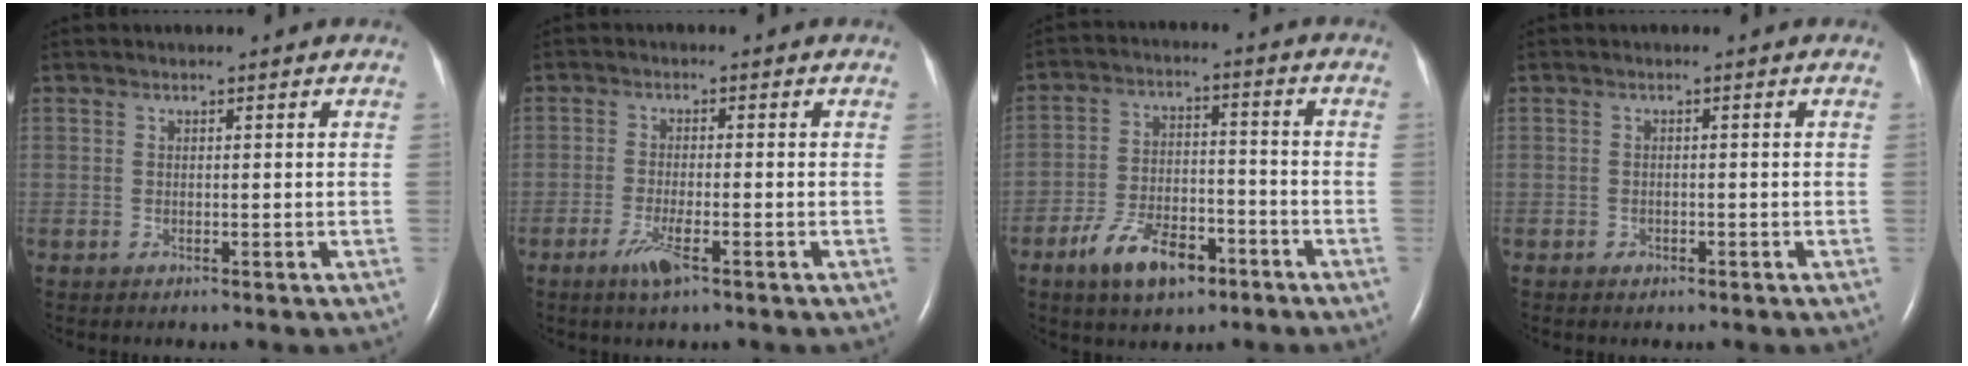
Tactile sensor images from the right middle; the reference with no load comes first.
{"total": 3.7, "force": [-2.1, 0.4, 3.0], "torque": [-0.069, -0.008, -0.040]}
{"total": 9.6, "force": [-5.8, 4.5, 6.1], "torque": [-0.120, 0.005, -0.096]}
{"total": 0.7, "force": [-0.4, 0.6, 0.2], "torque": [-0.006, 0.003, -0.004]}